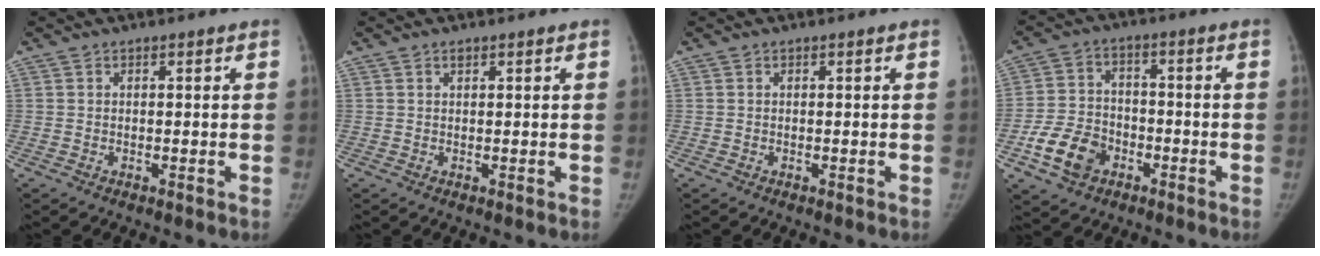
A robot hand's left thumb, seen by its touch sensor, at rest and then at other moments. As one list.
[{"total": 0.7, "force": [0.5, 0.3, 0.4], "torque": [-0.006, -0.002, 0.008]}, {"total": 0.0}, {"total": 9.7, "force": [-4.4, 7.2, 4.9], "torque": [-0.077, 0.020, -0.080]}]